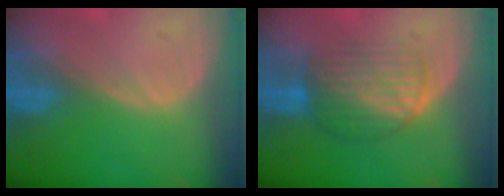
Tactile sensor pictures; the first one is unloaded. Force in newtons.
{"total": 6.6, "press": 6.3, "slide": 1.9}